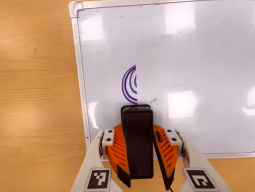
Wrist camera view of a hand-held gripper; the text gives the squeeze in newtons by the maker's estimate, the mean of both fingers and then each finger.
{"total": 11.8, "left": 11.1, "right": 12.6}